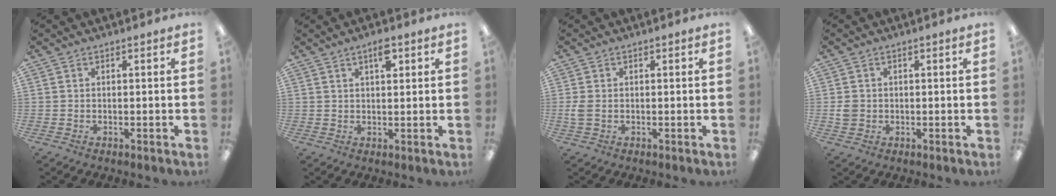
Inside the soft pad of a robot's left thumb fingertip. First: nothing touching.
{"total": 3.8, "force": [2.2, 1.4, 2.7], "torque": [-0.035, -0.006, 0.033]}
{"total": 2.7, "force": [-0.1, 1.6, 2.1], "torque": [-0.046, 0.002, -0.003]}
{"total": 2.5, "force": [-0.1, 2.3, 1.0], "torque": [-0.010, 0.002, -0.004]}